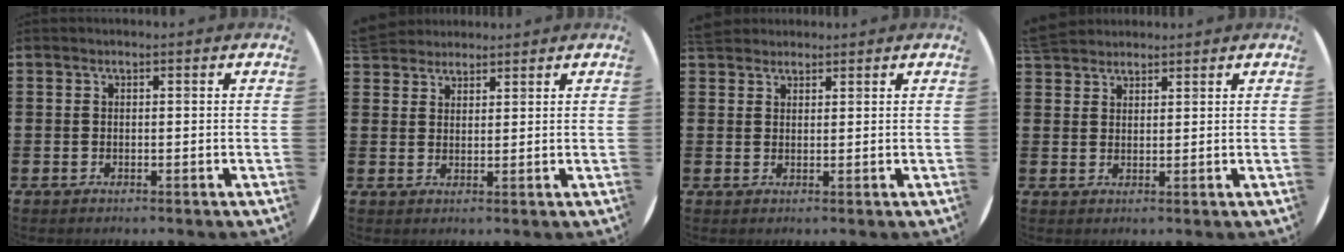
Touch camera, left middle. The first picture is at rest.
{"total": 3.3, "force": [3.1, 1.0, -0.2], "torque": [-0.004, -0.003, 0.061]}
{"total": 2.3, "force": [2.2, 0.9, 0.1], "torque": [-0.005, 0.006, 0.043]}
{"total": 3.4, "force": [3.2, 1.0, 0.4], "torque": [-0.014, -0.002, 0.063]}